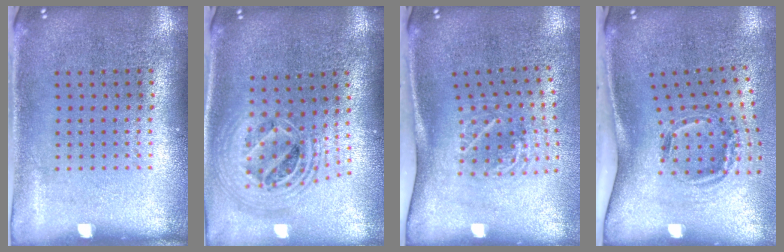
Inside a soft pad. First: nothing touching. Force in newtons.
{"total": 2.3, "press": 1.7, "slide": 1.4}
{"total": 2.0, "press": 1.3, "slide": 1.5}
{"total": 1.9, "press": 1.3, "slide": 1.5}